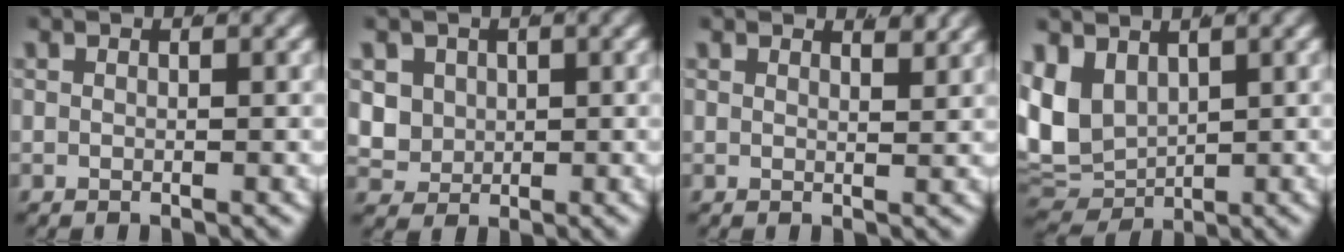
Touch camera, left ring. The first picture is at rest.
{"total": 6.6, "force": [0.3, 6.1, 2.5], "torque": [-0.079, -0.028, 0.015]}
{"total": 1.6, "force": [1.5, -0.2, 0.5], "torque": [0.000, -0.008, 0.025]}
{"total": 8.7, "force": [0.4, 7.5, 4.3], "torque": [-0.133, -0.038, 0.021]}